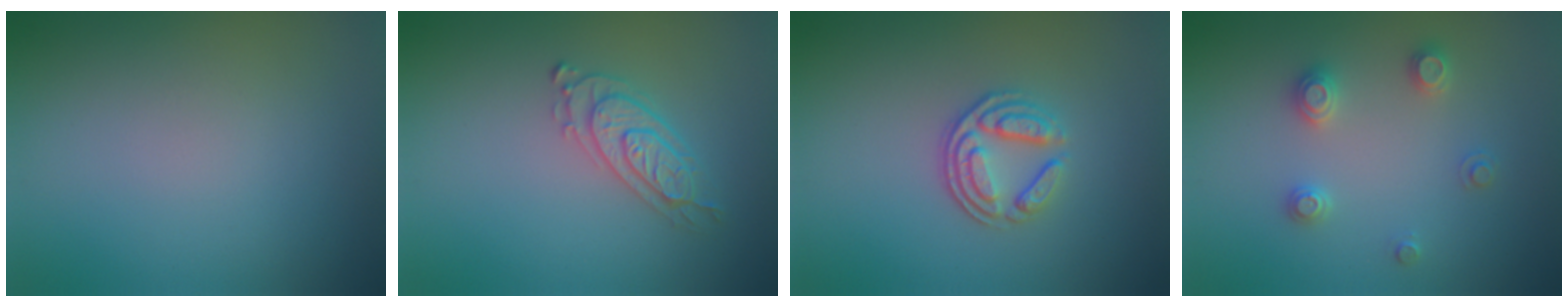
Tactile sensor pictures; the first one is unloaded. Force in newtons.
{"total": 2.2, "press": 2.1, "slide": 0.4}
{"total": 3.6, "press": 2.7, "slide": 2.4}
{"total": 2.3, "press": 2.3, "slide": 0.2}